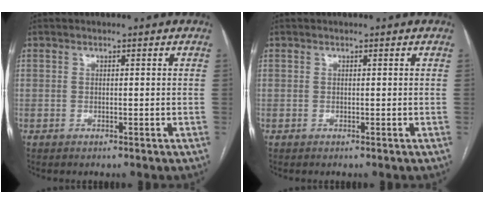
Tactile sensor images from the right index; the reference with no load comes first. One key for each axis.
{"total": 0.0}